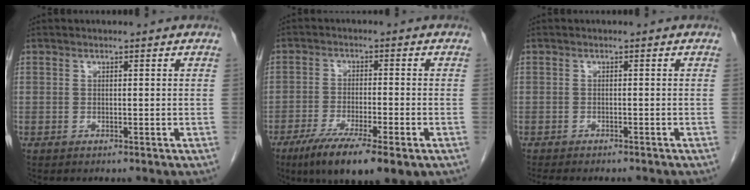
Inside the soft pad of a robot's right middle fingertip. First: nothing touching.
{"total": 11.7, "force": [-7.1, 2.1, 9.0], "torque": [-0.146, -0.024, -0.111]}
{"total": 7.3, "force": [-6.4, 1.9, 3.0], "torque": [-0.037, -0.004, -0.084]}